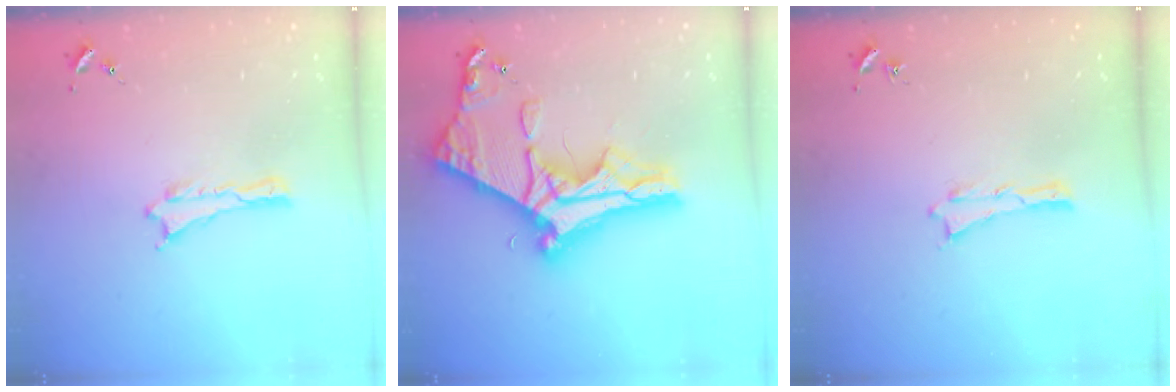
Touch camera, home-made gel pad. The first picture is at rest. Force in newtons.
{"total": 12.1, "press": 12.0, "slide": 1.4}
{"total": 0.0}